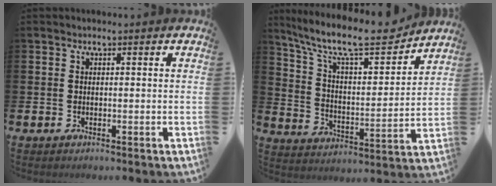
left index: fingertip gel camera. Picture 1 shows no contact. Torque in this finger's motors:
{"motor_torque": [0.79, -0.97, 0.86, 0.21]}